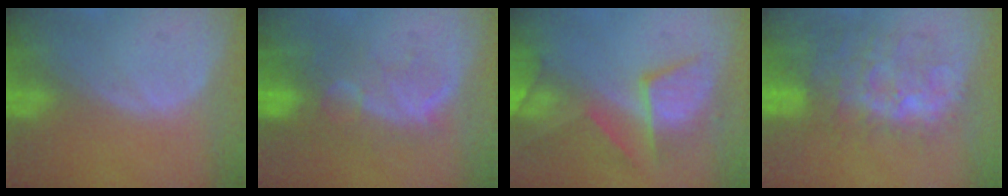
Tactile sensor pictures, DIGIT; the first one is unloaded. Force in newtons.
{"total": 10.0, "press": 8.5, "slide": 5.3}
{"total": 9.8, "press": 8.5, "slide": 5.0}
{"total": 9.6, "press": 9.3, "slide": 2.3}